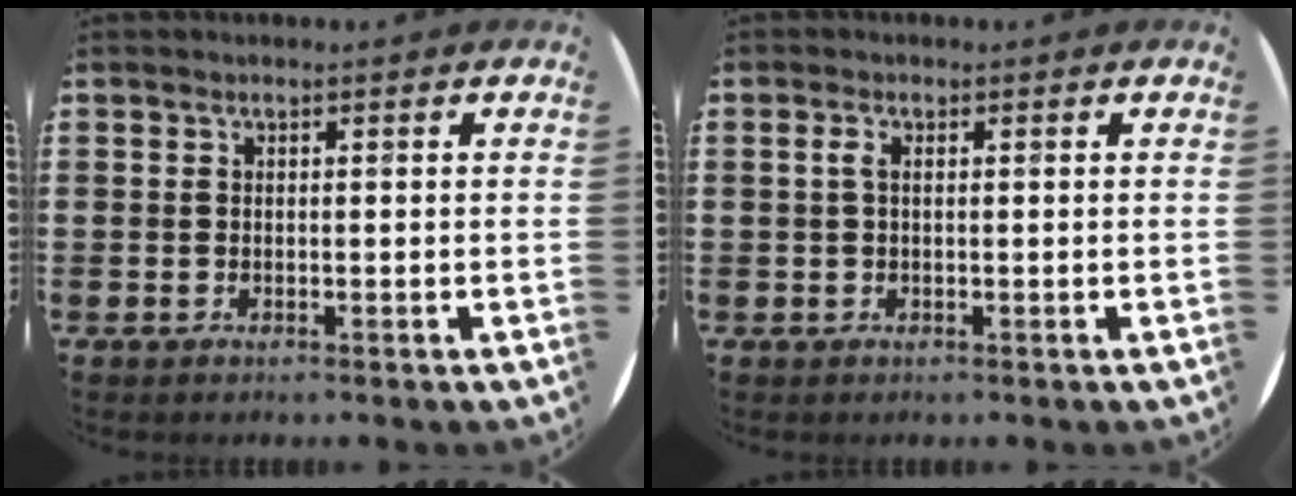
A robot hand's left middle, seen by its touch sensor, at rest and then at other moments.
{"total": 1.2, "force": [0.3, 0.4, 1.1], "torque": [-0.022, 0.006, 0.003]}